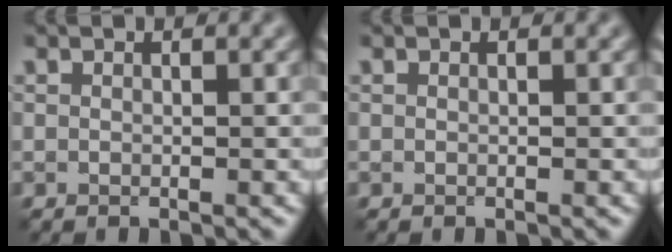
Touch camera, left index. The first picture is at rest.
{"total": 0.0}